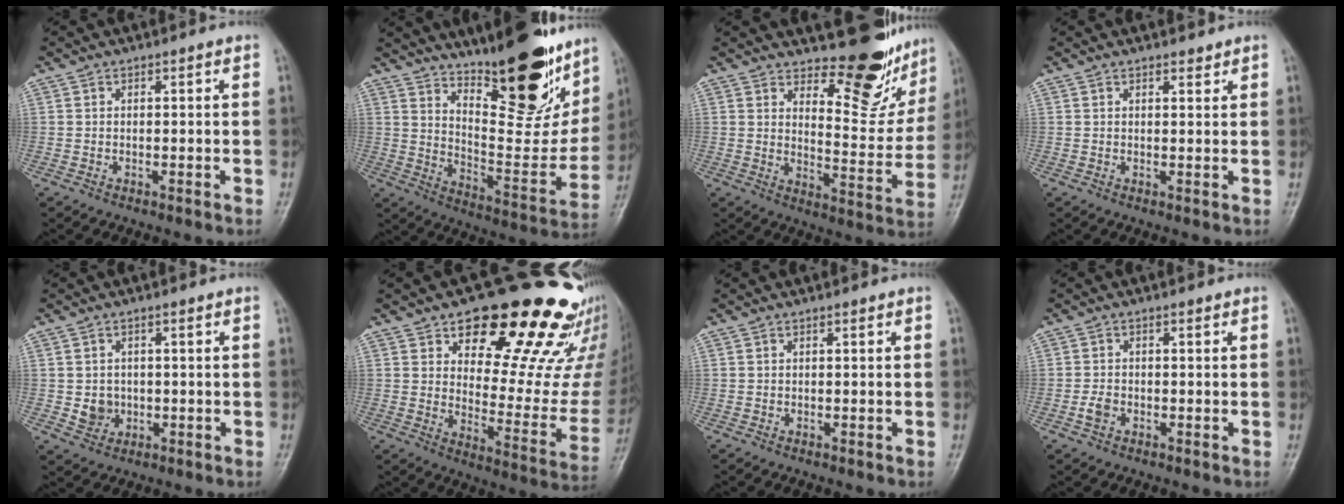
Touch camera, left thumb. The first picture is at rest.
{"total": 26.4, "force": [18.1, 9.0, 17.0], "torque": [-0.200, -0.109, 0.276]}
{"total": 14.0, "force": [11.9, 4.9, 5.7], "torque": [-0.035, -0.115, 0.159]}
{"total": 1.5, "force": [1.3, 0.6, 0.4], "torque": [0.002, -0.011, 0.018]}
{"total": 3.6, "force": [-0.1, 3.3, 1.6], "torque": [-0.010, 0.000, 0.008]}
{"total": 25.6, "force": [19.1, 8.9, 14.5], "torque": [-0.134, -0.119, 0.253]}
{"total": 0.0}
{"total": 2.0, "force": [-0.5, 1.4, 1.3], "torque": [-0.026, 0.004, -0.011]}